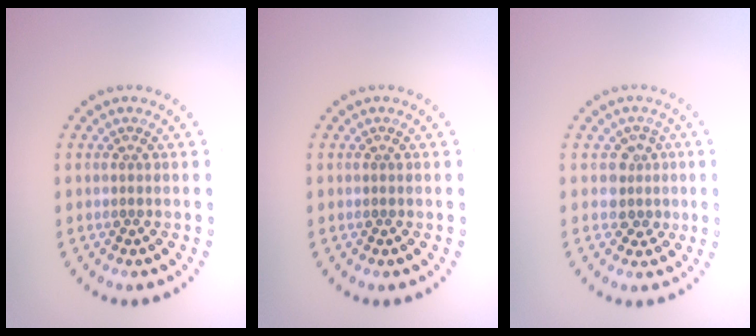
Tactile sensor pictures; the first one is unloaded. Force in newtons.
{"total": 0.0}
{"total": 2.2, "press": 1.7, "slide": 1.4}